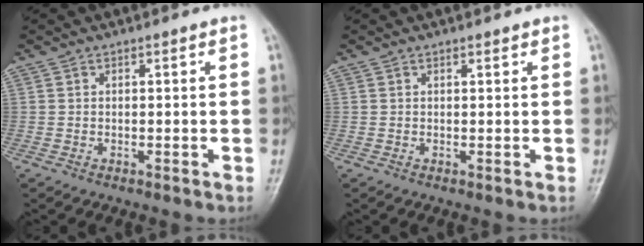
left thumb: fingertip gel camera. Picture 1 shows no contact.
{"total": 0.9, "force": [0.7, 0.3, 0.5], "torque": [-0.008, -0.003, 0.009]}